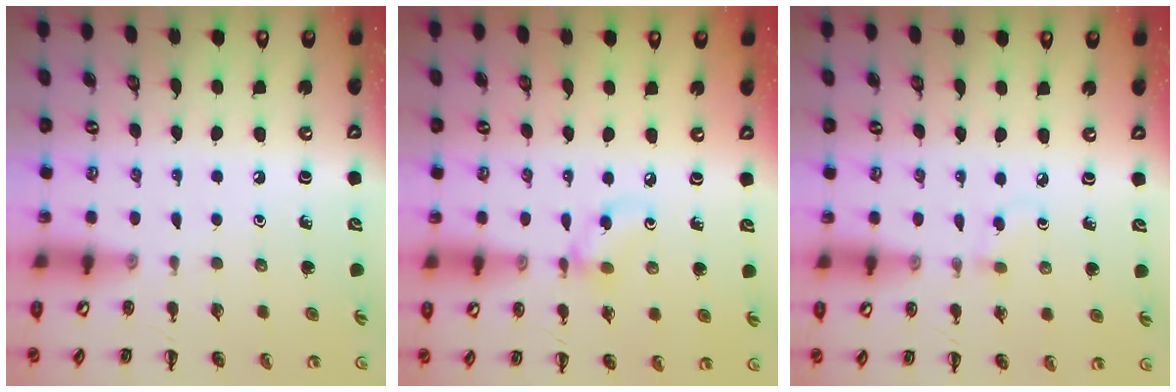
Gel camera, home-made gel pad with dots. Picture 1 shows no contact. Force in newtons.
{"total": 6.1, "press": 6.1, "slide": 0.6}
{"total": 2.6, "press": 2.4, "slide": 1.2}